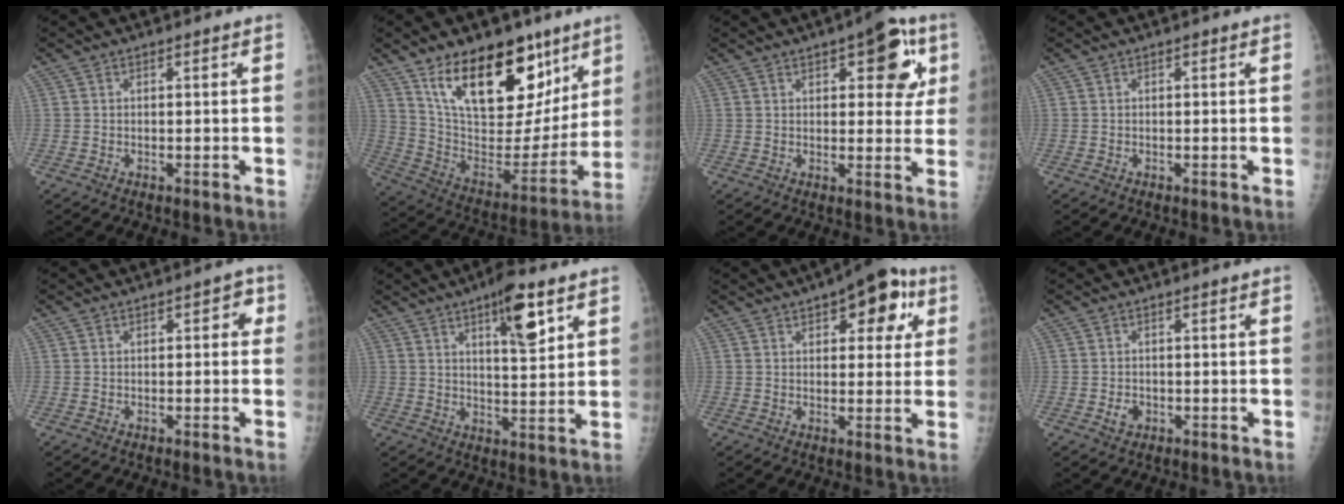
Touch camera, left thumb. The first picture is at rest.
{"total": 24.3, "force": [14.2, 12.4, 15.3], "torque": [-0.188, -0.058, 0.244]}
{"total": 11.0, "force": [4.5, 4.9, 8.8], "torque": [-0.066, -0.008, 0.048]}
{"total": 0.0}
{"total": 2.4, "force": [0.5, 1.4, 1.8], "torque": [-0.001, 0.007, -0.004]}
{"total": 9.7, "force": [5.1, 2.7, 7.8], "torque": [-0.105, -0.028, 0.077]}
{"total": 12.1, "force": [5.3, 5.7, 9.2], "torque": [-0.072, -0.003, 0.061]}
{"total": 1.9, "force": [-0.6, 1.6, 0.8], "torque": [-0.006, 0.002, -0.008]}